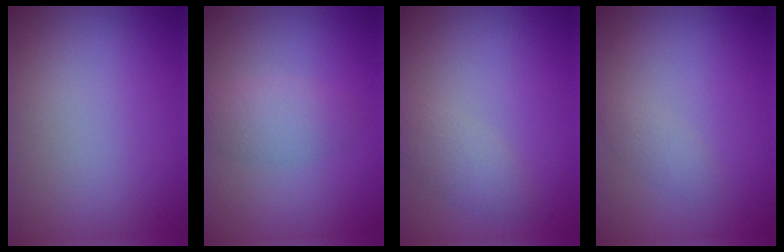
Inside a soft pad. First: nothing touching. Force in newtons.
{"total": 2.5, "press": 2.5, "slide": 0.0}
{"total": 2.0, "press": 2.0, "slide": 0.2}
{"total": 1.0, "press": 1.0, "slide": 0.0}